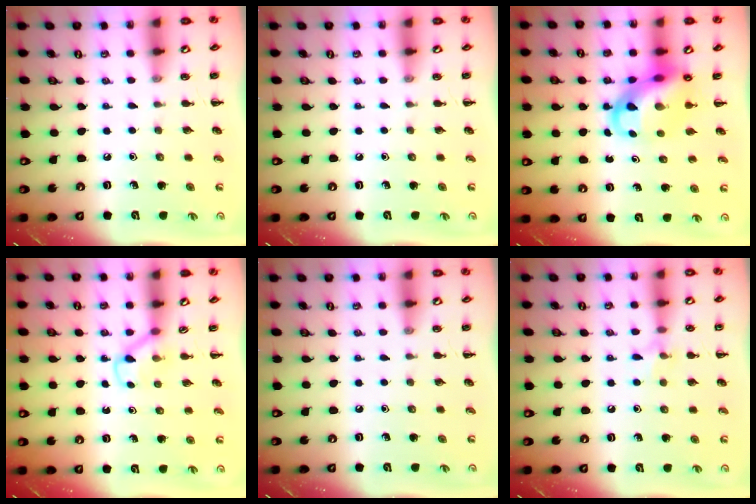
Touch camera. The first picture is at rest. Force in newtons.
{"total": 0.0}
{"total": 10.0, "press": 9.6, "slide": 2.7}
{"total": 2.9, "press": 2.7, "slide": 1.2}
{"total": 0.0}
{"total": 6.6, "press": 6.5, "slide": 1.5}